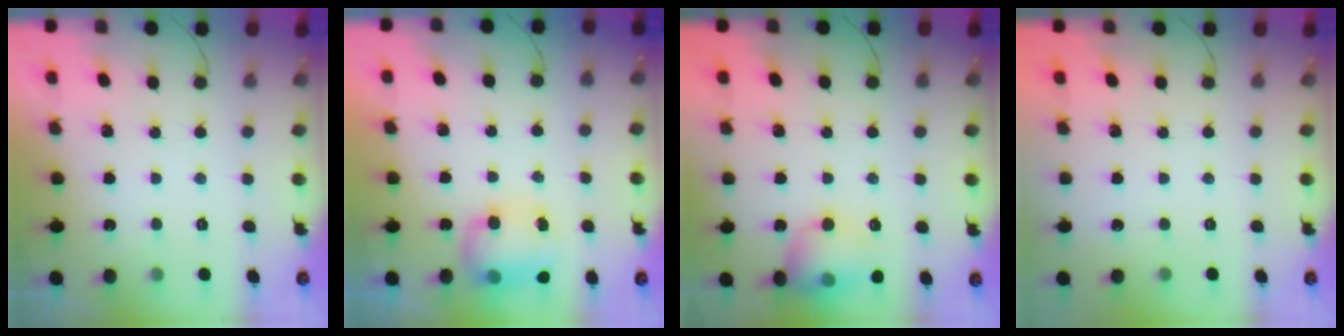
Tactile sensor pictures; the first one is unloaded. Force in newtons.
{"total": 11.1, "press": 9.7, "slide": 5.3}
{"total": 12.3, "press": 12.1, "slide": 2.0}
{"total": 0.0}